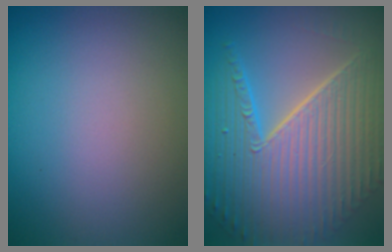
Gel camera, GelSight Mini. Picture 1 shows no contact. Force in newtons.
{"total": 10.9, "press": 7.1, "slide": 8.3}